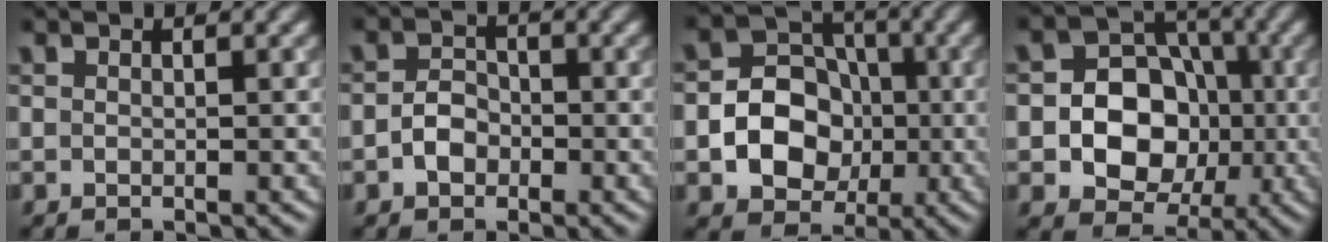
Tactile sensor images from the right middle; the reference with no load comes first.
{"total": 2.3, "force": [-0.9, 1.8, 1.2], "torque": [-0.022, 0.003, -0.021]}
{"total": 7.1, "force": [-1.5, 5.8, 3.9], "torque": [-0.040, -0.002, -0.045]}
{"total": 8.6, "force": [-1.2, 7.3, 4.4], "torque": [-0.049, 0.010, -0.043]}